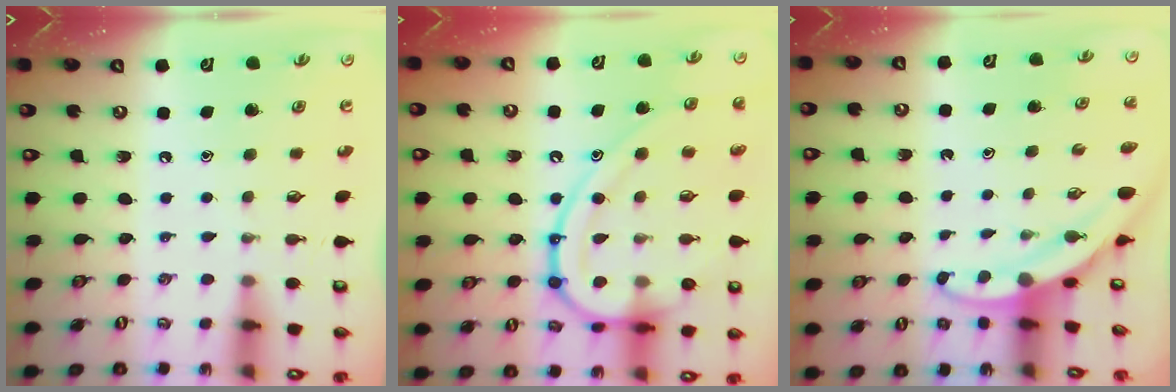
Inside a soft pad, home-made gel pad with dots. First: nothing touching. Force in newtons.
{"total": 18.6, "press": 18.6, "slide": 1.2}
{"total": 4.0, "press": 4.0, "slide": 0.2}